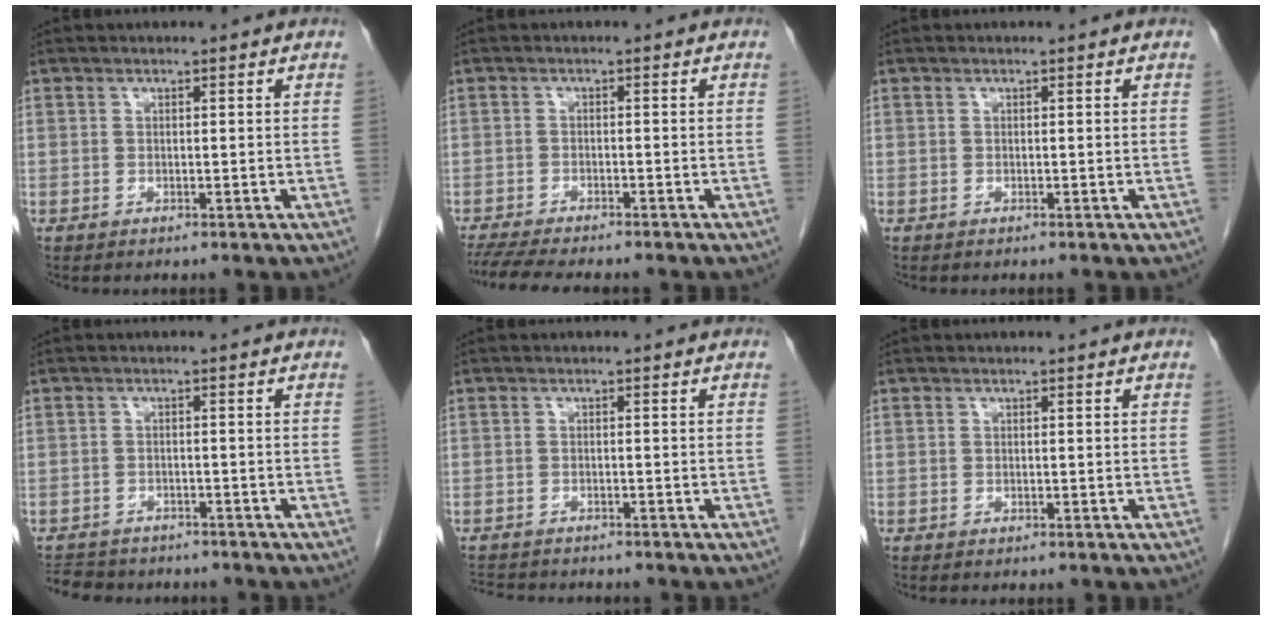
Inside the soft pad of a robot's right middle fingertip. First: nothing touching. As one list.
[{"total": 9.5, "force": [-8.3, 1.2, 4.5], "torque": [-0.070, -0.012, -0.124]}, {"total": 0.0}, {"total": 7.9, "force": [-7.0, 3.1, 2.0], "torque": [-0.047, -0.003, -0.098]}, {"total": 4.9, "force": [-4.7, 0.8, 1.2], "torque": [-0.020, -0.009, -0.075]}, {"total": 0.0}]